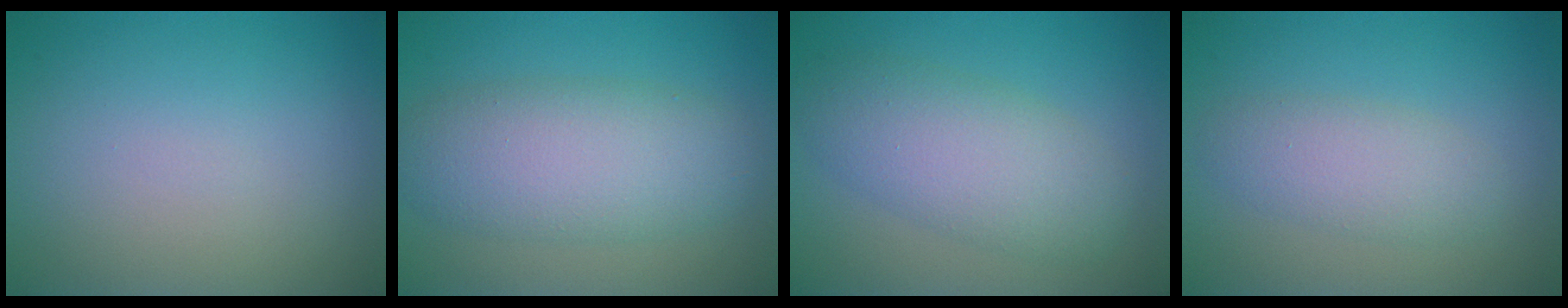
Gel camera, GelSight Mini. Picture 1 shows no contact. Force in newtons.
{"total": 6.4, "press": 6.4, "slide": 0.1}
{"total": 5.6, "press": 5.6, "slide": 0.1}
{"total": 3.2, "press": 3.2, "slide": 0.2}